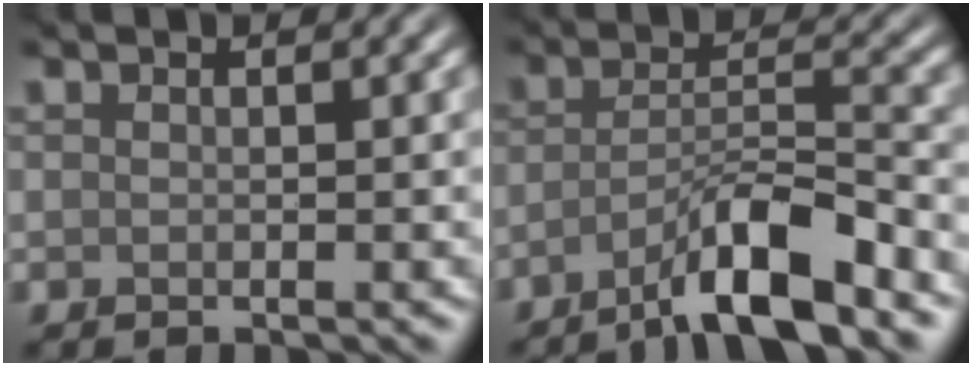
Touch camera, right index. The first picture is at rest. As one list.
[{"total": 6.5, "force": [-4.5, 0.8, 4.6], "torque": [-0.074, 0.006, -0.082]}]